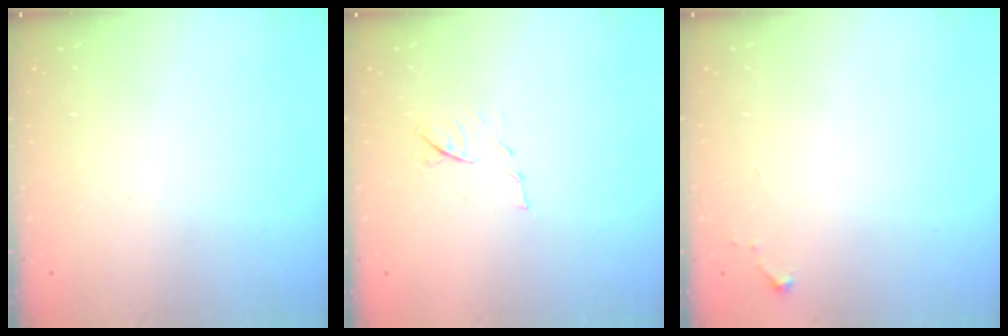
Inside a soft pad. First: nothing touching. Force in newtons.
{"total": 8.6, "press": 8.5, "slide": 1.1}
{"total": 2.6, "press": 2.6, "slide": 0.4}